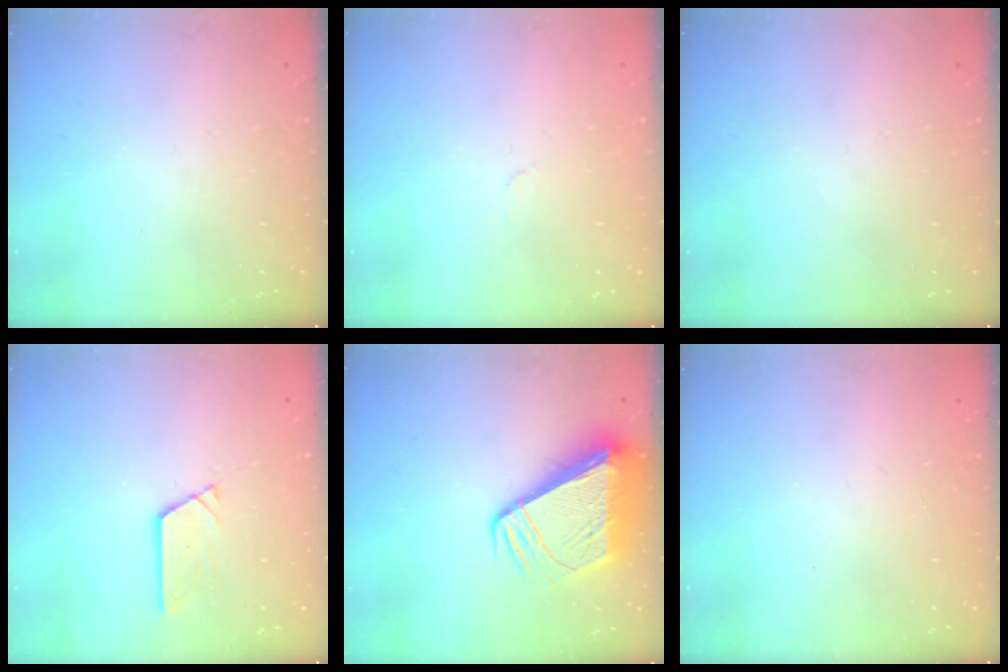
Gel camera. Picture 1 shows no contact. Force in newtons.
{"total": 2.5, "press": 2.4, "slide": 0.3}
{"total": 0.0}
{"total": 2.7, "press": 2.7, "slide": 0.0}
{"total": 12.8, "press": 12.8, "slide": 1.1}
{"total": 0.0}